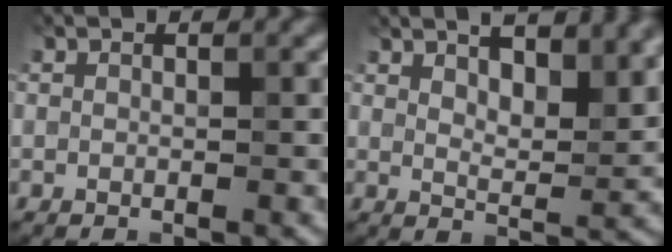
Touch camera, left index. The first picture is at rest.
{"total": 7.6, "force": [4.7, 2.7, 5.4], "torque": [-0.057, 0.013, 0.060]}